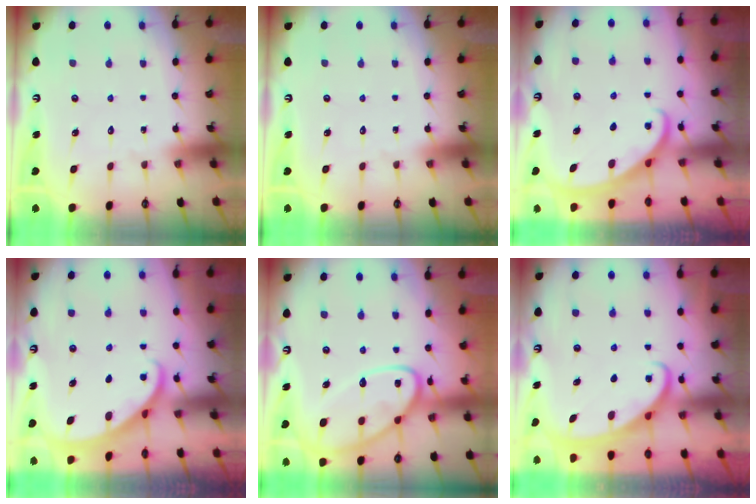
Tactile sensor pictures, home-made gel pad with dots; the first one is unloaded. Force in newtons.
{"total": 0.0}
{"total": 2.5, "press": 2.5, "slide": 0.2}
{"total": 2.1, "press": 2.1, "slide": 0.2}
{"total": 19.4, "press": 19.3, "slide": 1.8}
{"total": 2.5, "press": 2.5, "slide": 0.3}